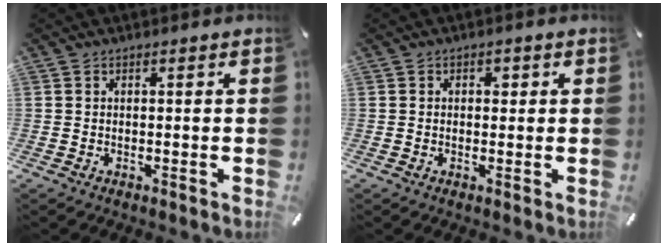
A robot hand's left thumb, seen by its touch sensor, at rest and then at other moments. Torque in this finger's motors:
{"motor_torque": [0.19, -0.18, 0.22, 0.04, -0.02]}